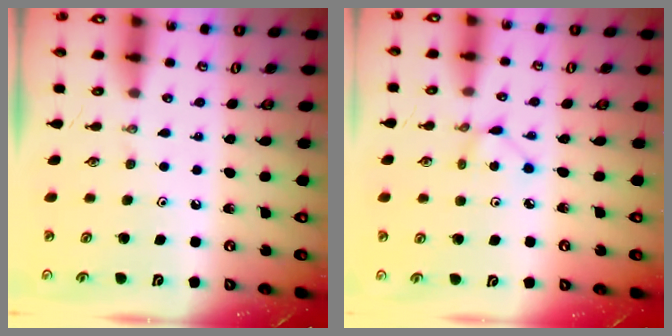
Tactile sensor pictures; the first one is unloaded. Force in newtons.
{"total": 2.8, "press": 2.8, "slide": 0.3}